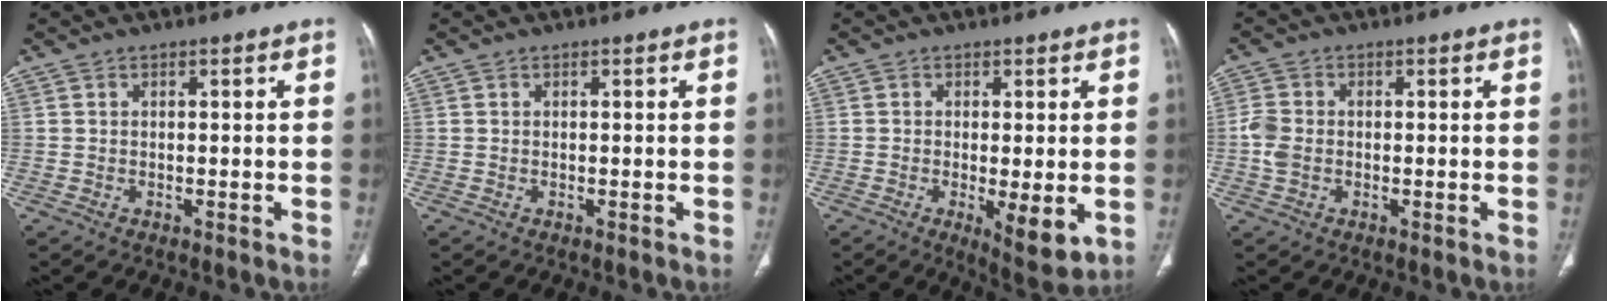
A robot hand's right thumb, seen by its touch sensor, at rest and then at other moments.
{"total": 0.0}
{"total": 7.3, "force": [-1.6, 2.3, 6.7], "torque": [-0.103, -0.022, -0.021]}
{"total": 3.9, "force": [-0.4, 2.8, 2.6], "torque": [-0.069, 0.007, -0.010]}